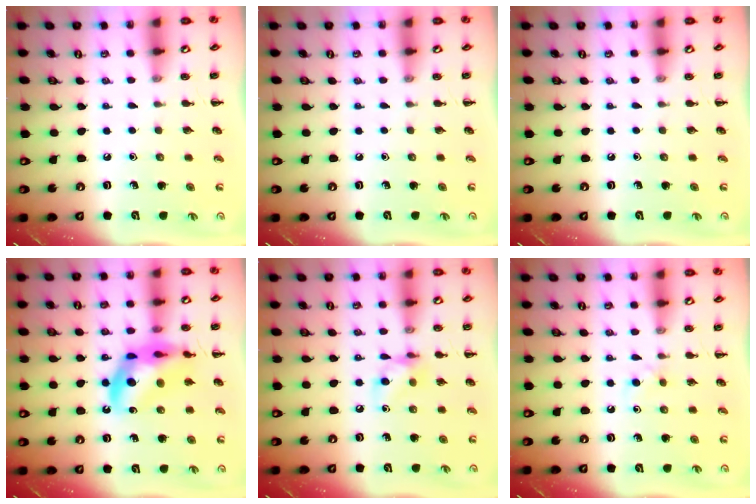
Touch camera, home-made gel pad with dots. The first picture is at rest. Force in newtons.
{"total": 0.0}
{"total": 0.0}
{"total": 14.0, "press": 13.5, "slide": 3.6}
{"total": 7.9, "press": 7.8, "slide": 1.2}
{"total": 3.9, "press": 3.6, "slide": 1.4}